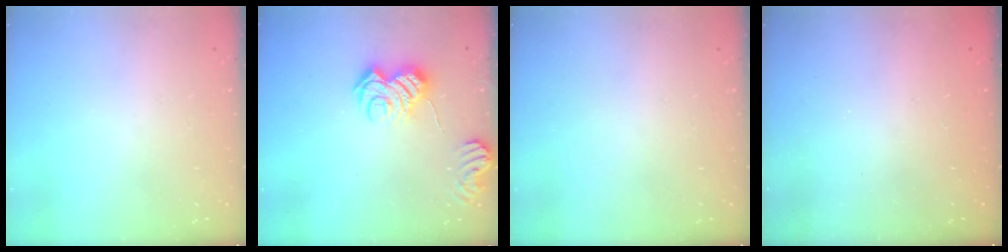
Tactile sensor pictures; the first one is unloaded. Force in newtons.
{"total": 9.4, "press": 9.4, "slide": 0.6}
{"total": 0.0}
{"total": 2.3, "press": 2.2, "slide": 0.8}